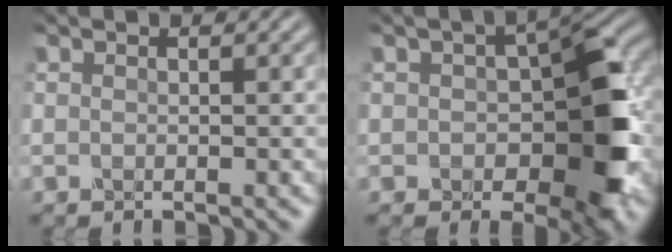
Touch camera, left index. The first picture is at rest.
{"total": 9.1, "force": [-1.0, 5.0, 7.5], "torque": [-0.094, 0.005, -0.014]}